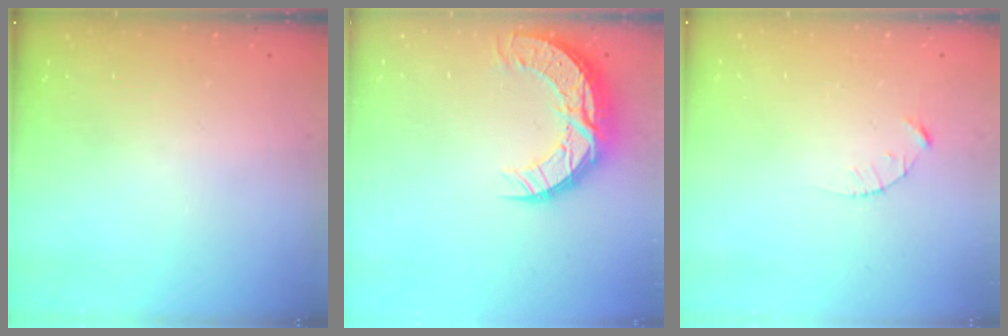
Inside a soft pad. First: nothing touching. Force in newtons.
{"total": 11.9, "press": 11.9, "slide": 0.9}
{"total": 2.1, "press": 2.1, "slide": 0.3}